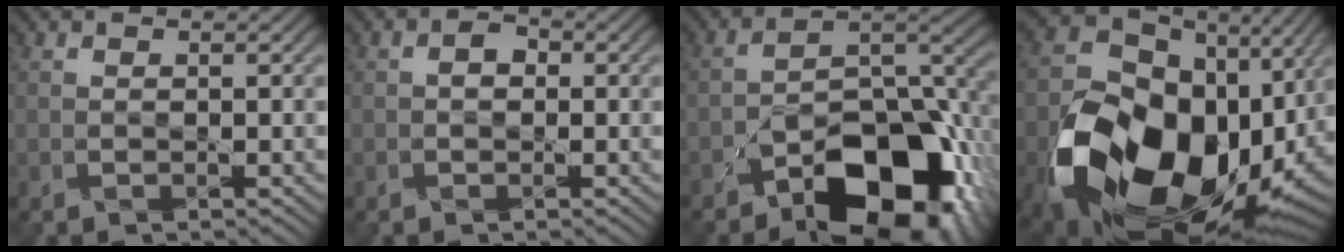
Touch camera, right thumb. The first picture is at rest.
{"total": 1.3, "force": [-0.3, 1.1, 0.8], "torque": [-0.015, 0.000, -0.010]}
{"total": 15.1, "force": [-9.4, 6.7, 9.7], "torque": [-0.143, -0.009, -0.162]}
{"total": 20.6, "force": [-4.6, 15.1, 13.2], "torque": [-0.296, -0.060, -0.050]}